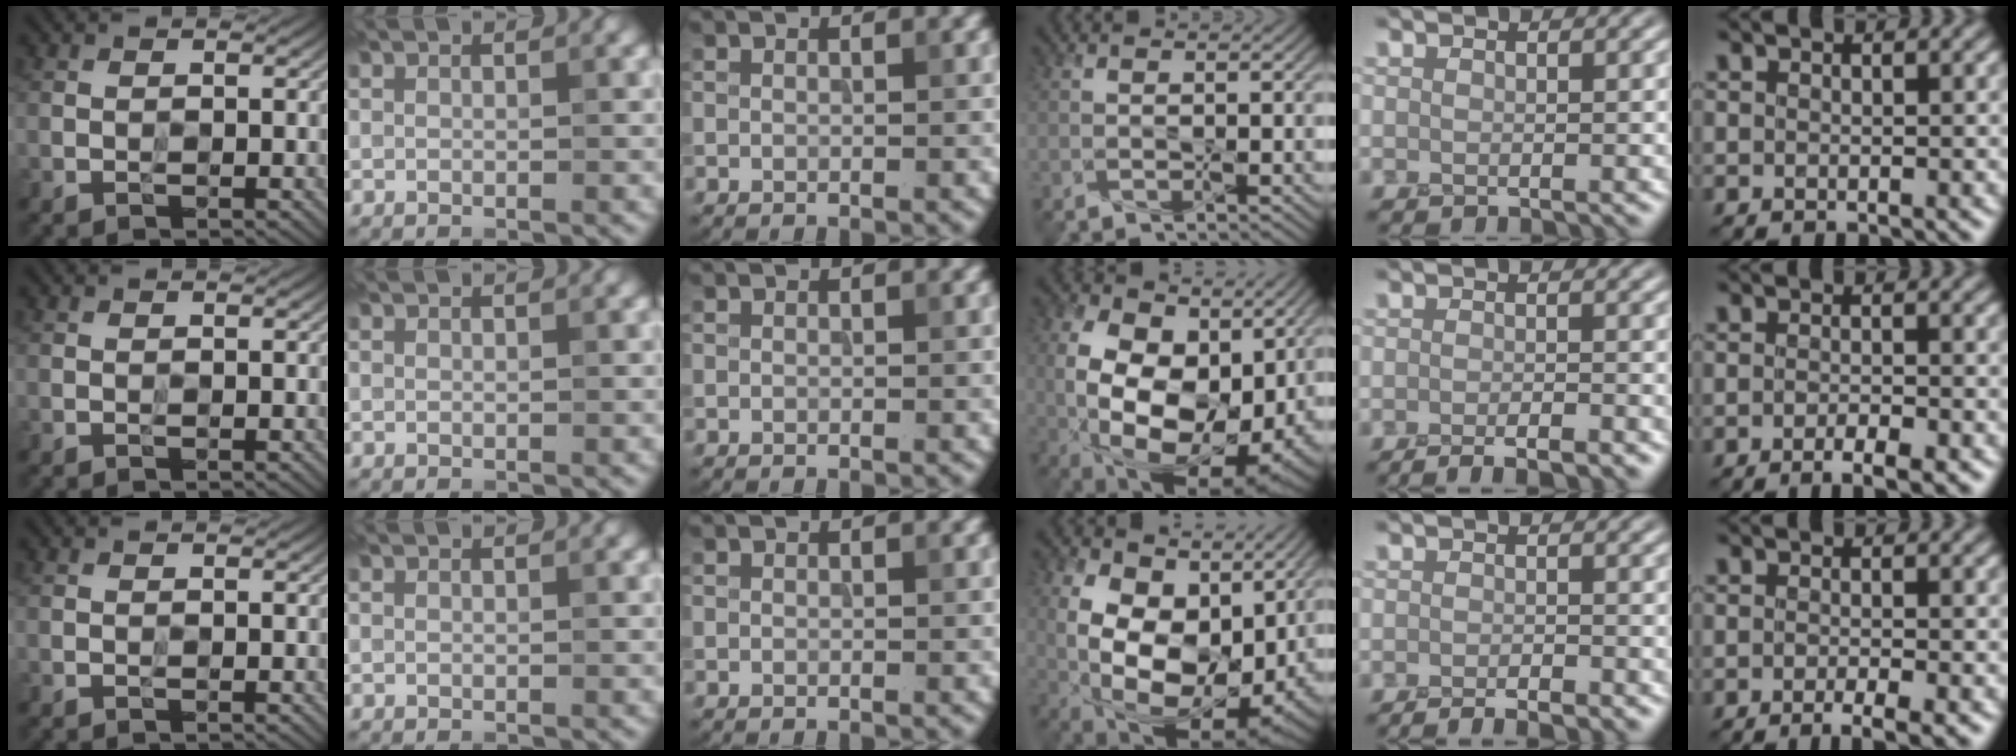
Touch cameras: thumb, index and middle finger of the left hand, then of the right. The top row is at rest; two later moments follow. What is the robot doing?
{"motion": "screw", "object": "toothpaste"}